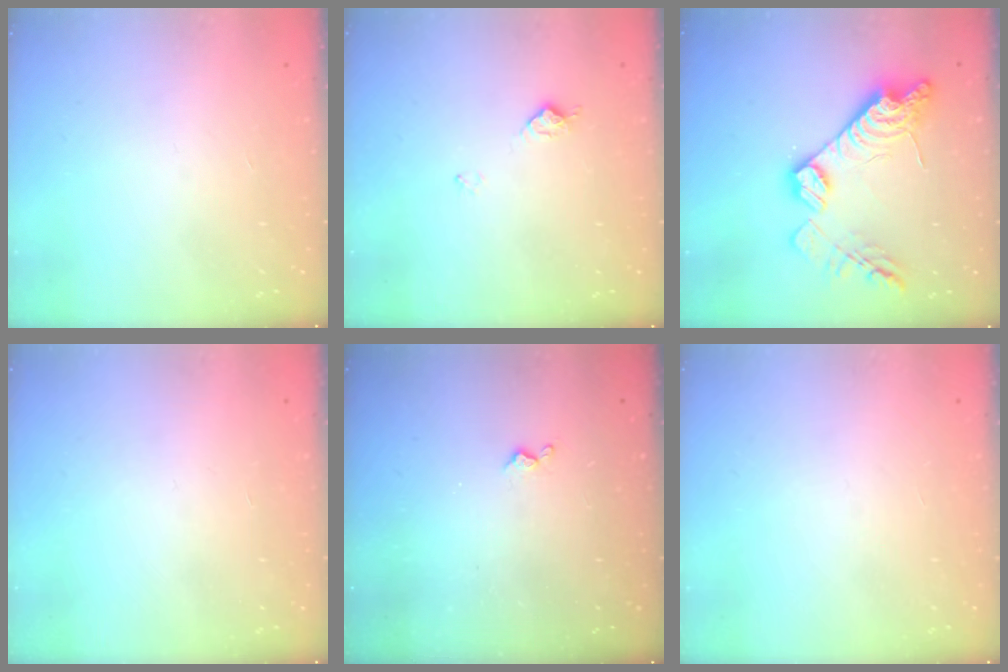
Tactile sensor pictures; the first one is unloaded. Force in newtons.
{"total": 7.4, "press": 7.4, "slide": 0.7}
{"total": 16.3, "press": 16.3, "slide": 0.7}
{"total": 0.0}
{"total": 3.1, "press": 3.1, "slide": 0.7}
{"total": 0.0}